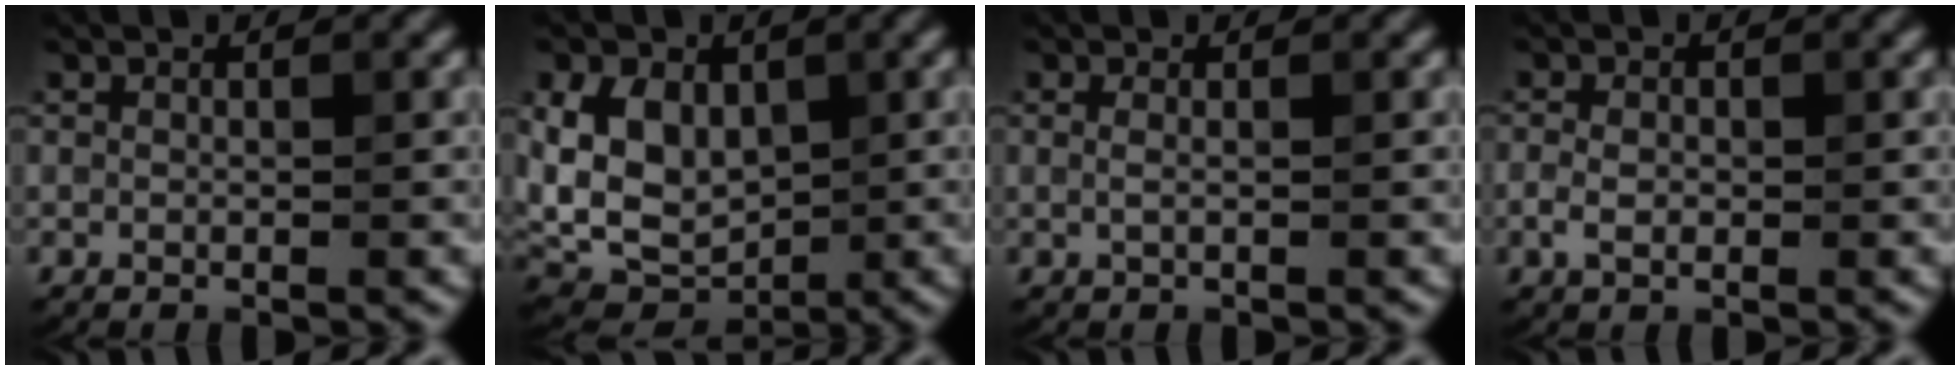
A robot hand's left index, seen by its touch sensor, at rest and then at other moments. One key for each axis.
{"total": 7.5, "fx": 1.1, "fy": 5.4, "fz": 5.1, "tx": -0.114, "ty": -0.007, "tz": 0.016}
{"total": 0.8, "fx": 0.1, "fy": 0.3, "fz": 0.8, "tx": -0.016, "ty": -0.001, "tz": 0.001}
{"total": 2.0, "fx": -0.3, "fy": 1.4, "fz": 1.4, "tx": -0.029, "ty": 0.000, "tz": -0.007}